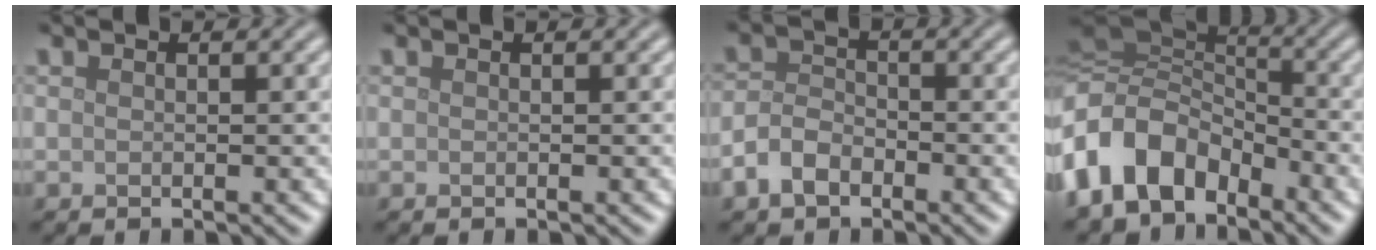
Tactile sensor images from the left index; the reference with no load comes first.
{"total": 0.0}
{"total": 3.3, "force": [-2.0, 2.0, 1.7], "torque": [-0.032, 0.003, -0.047]}
{"total": 10.3, "force": [-4.6, 6.9, 6.1], "torque": [-0.125, -0.008, -0.093]}